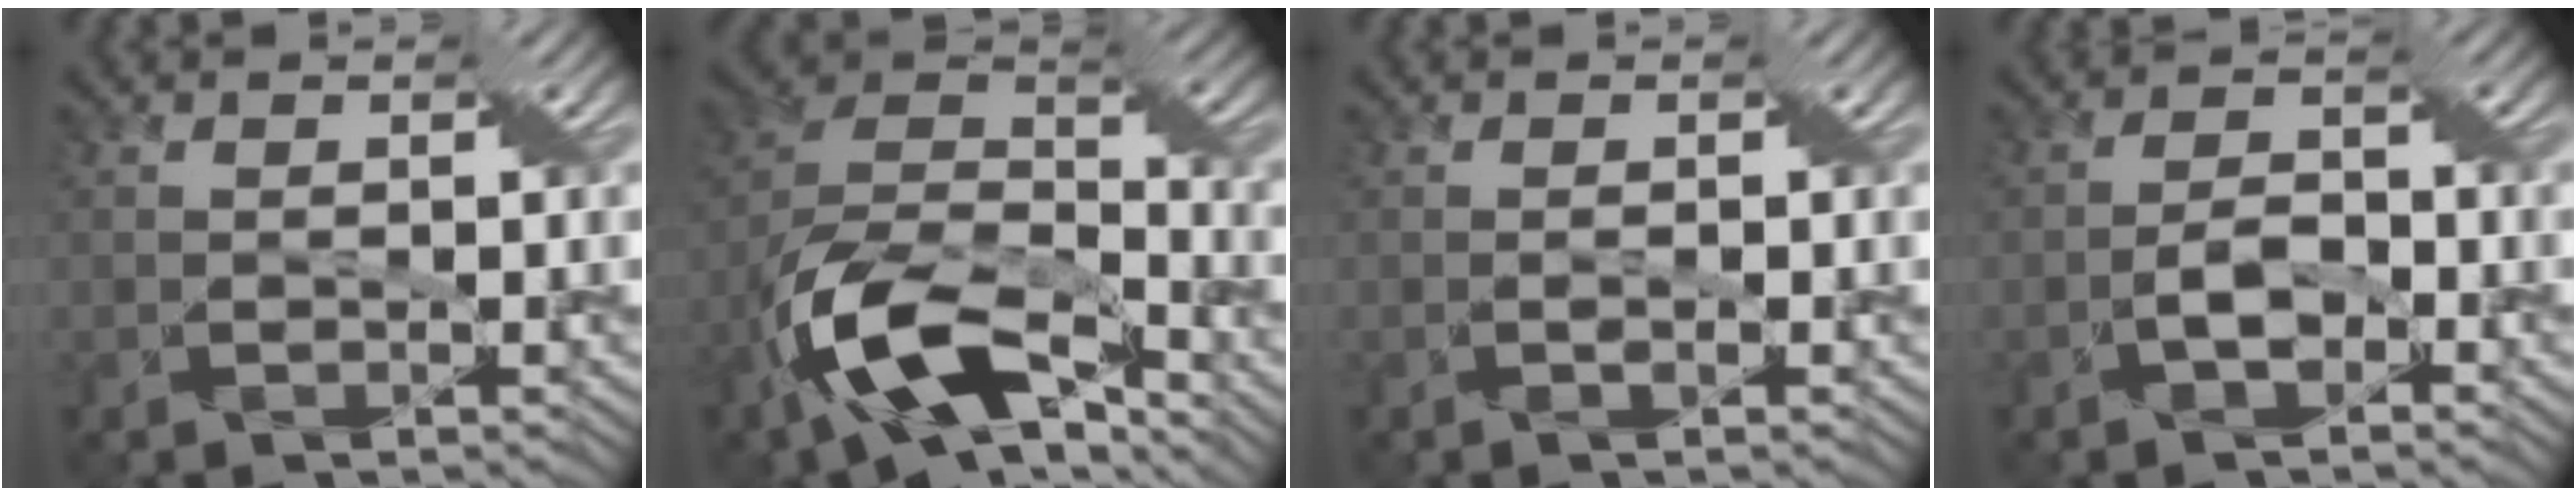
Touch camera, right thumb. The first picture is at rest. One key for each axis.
{"total": 14.4, "fx": -8.3, "fy": 6.3, "fz": 10.0, "tx": -0.233, "ty": -0.005, "tz": -0.161}
{"total": 1.0, "fx": -0.4, "fy": 0.0, "fz": 1.0, "tx": -0.024, "ty": -0.005, "tz": -0.006}
{"total": 3.0, "fx": -1.7, "fy": 1.1, "fz": 2.1, "tx": -0.046, "ty": 0.005, "tz": -0.034}